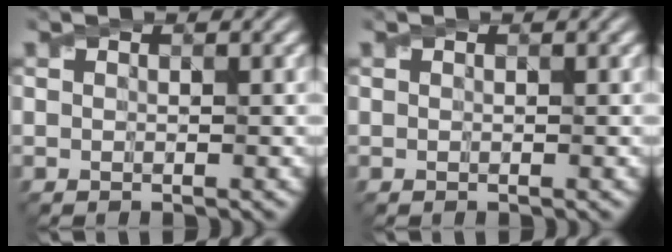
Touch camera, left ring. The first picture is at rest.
{"total": 0.0}